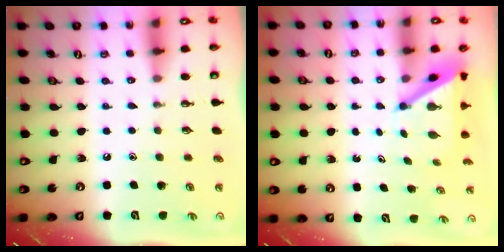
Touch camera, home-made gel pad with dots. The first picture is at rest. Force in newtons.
{"total": 6.1, "press": 6.1, "slide": 0.3}